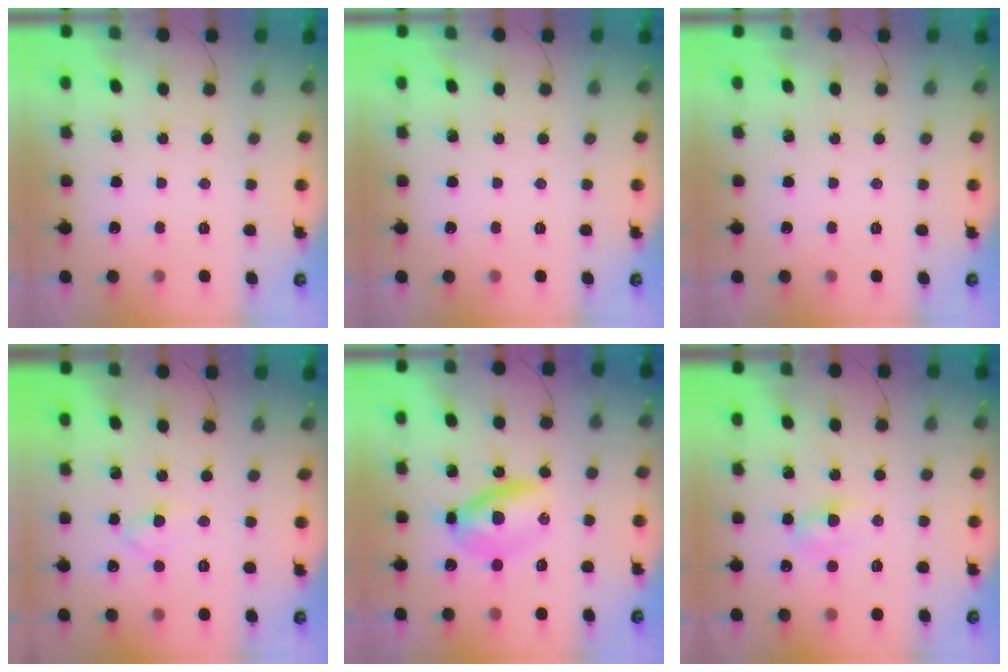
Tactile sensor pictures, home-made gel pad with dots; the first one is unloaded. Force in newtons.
{"total": 0.0}
{"total": 0.0}
{"total": 2.5, "press": 2.2, "slide": 1.1}
{"total": 6.5, "press": 6.5, "slide": 0.3}
{"total": 2.5, "press": 2.3, "slide": 0.9}